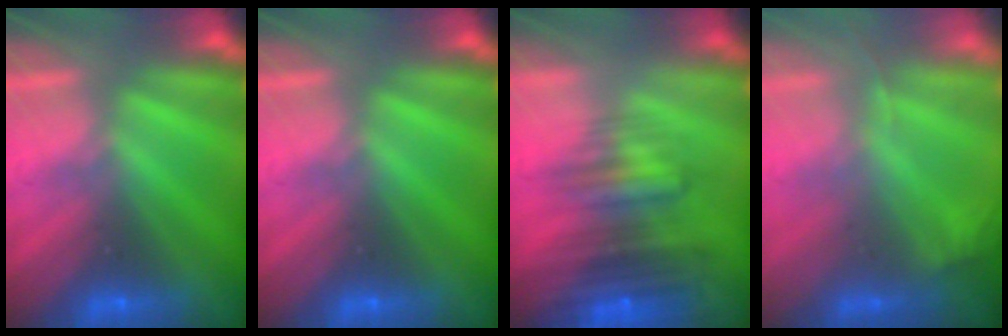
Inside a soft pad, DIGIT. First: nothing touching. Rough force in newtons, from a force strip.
{"total": 0.0}
{"total": 7.5}
{"total": 1.1}